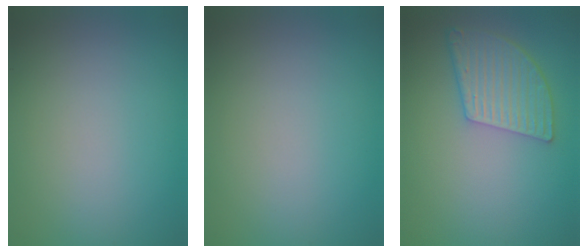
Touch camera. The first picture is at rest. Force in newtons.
{"total": 0.0}
{"total": 5.1, "press": 4.0, "slide": 3.1}